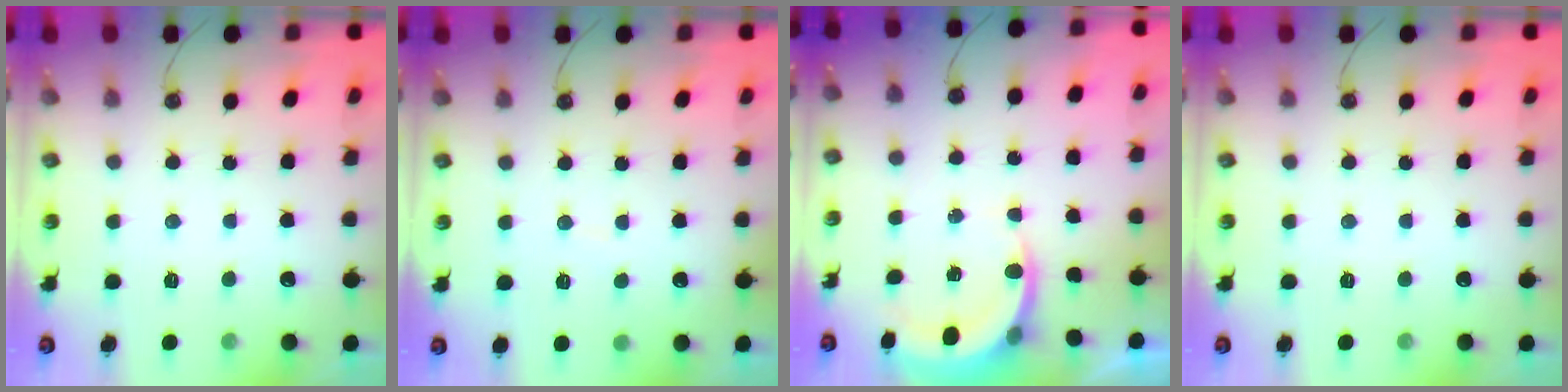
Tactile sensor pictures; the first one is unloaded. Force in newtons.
{"total": 2.9, "press": 2.9, "slide": 0.2}
{"total": 5.1, "press": 5.0, "slide": 0.7}
{"total": 0.0}